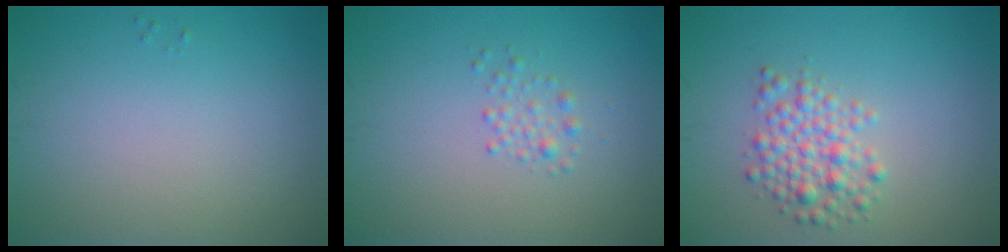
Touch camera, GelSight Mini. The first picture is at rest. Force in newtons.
{"total": 1.3, "press": 1.3, "slide": 0.1}
{"total": 3.2, "press": 3.2, "slide": 0.2}